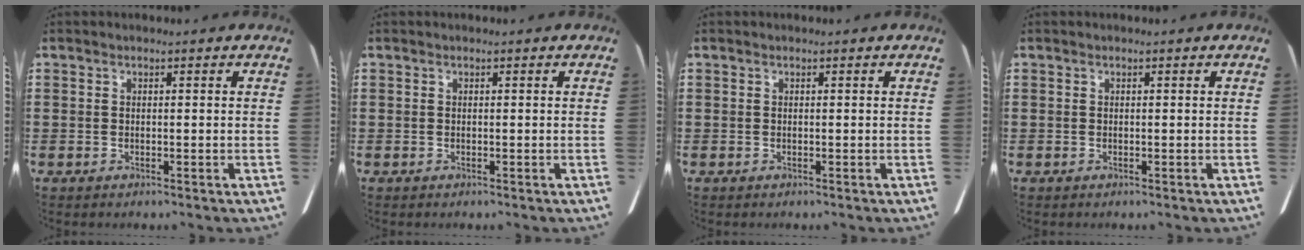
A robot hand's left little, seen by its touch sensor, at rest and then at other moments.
{"total": 0.0}
{"total": 0.0}
{"total": 0.0}